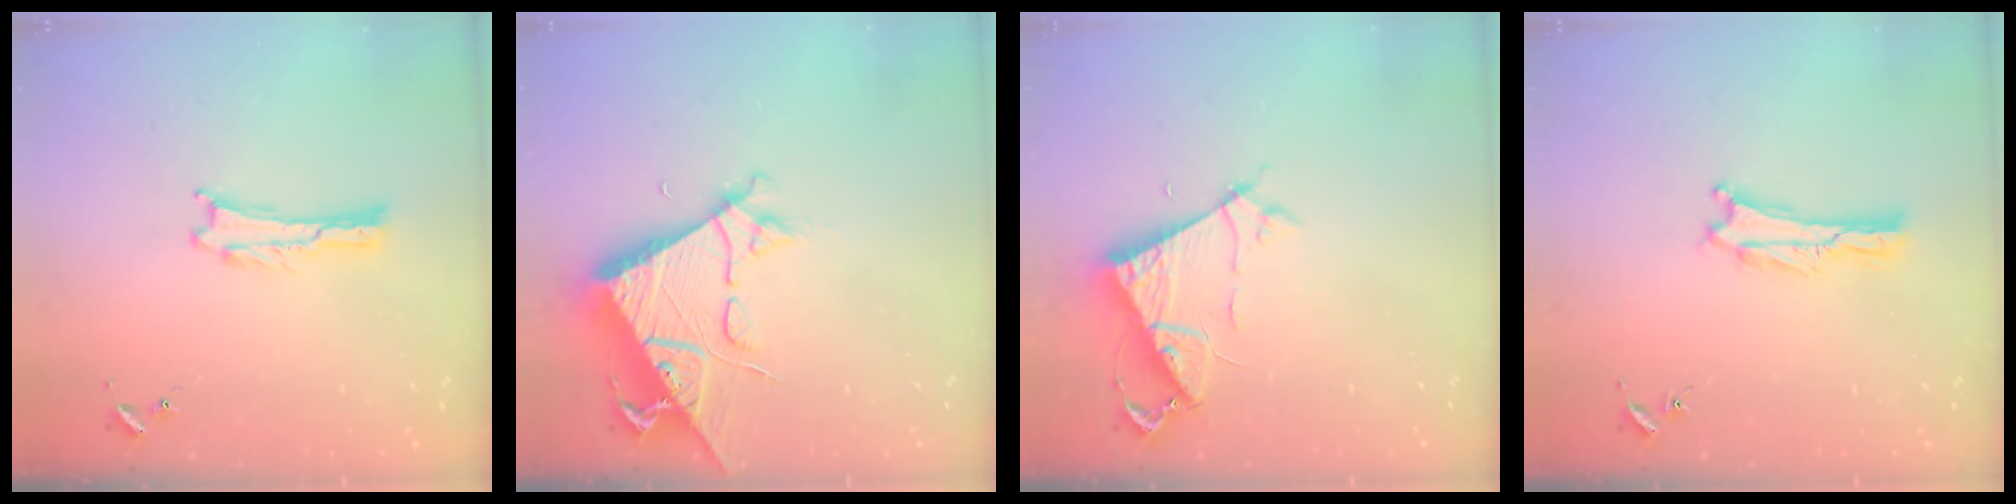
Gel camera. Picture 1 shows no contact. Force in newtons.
{"total": 8.5, "press": 8.4, "slide": 0.9}
{"total": 6.9, "press": 6.9, "slide": 0.7}
{"total": 0.0}